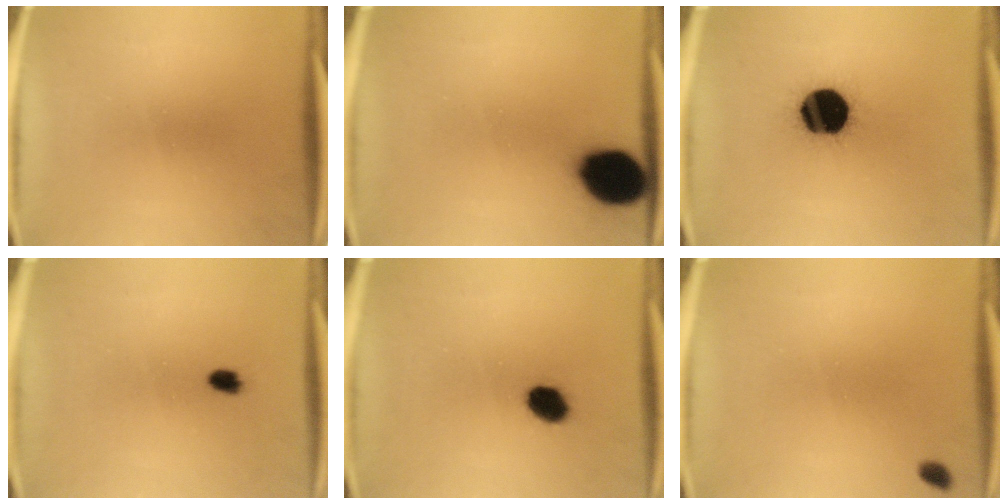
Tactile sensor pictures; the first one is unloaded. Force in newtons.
{"total": 14.6}
{"total": 19.9}
{"total": 2.7}
{"total": 5.1}
{"total": 1.2}